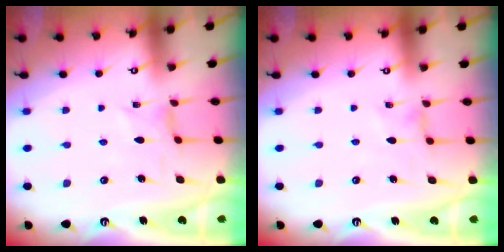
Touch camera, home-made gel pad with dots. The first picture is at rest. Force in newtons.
{"total": 0.0}